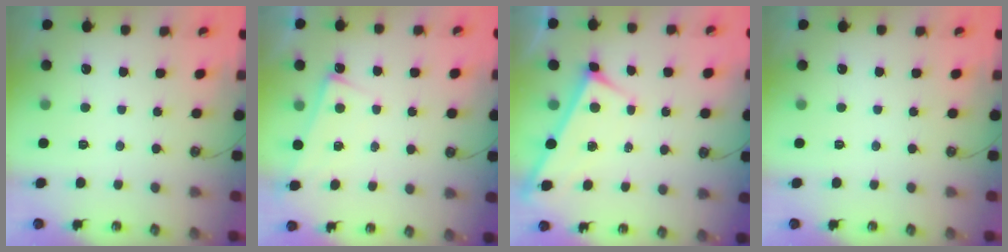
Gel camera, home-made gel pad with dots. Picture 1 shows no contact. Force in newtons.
{"total": 1.9, "press": 1.8, "slide": 0.4}
{"total": 2.9, "press": 2.9, "slide": 0.3}
{"total": 0.0}